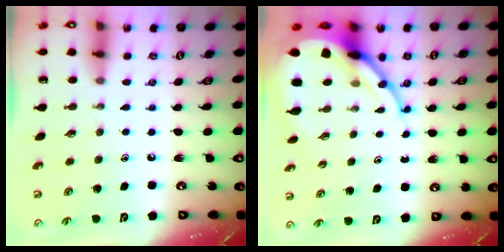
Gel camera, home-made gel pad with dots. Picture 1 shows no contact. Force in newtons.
{"total": 12.5, "press": 12.4, "slide": 1.4}